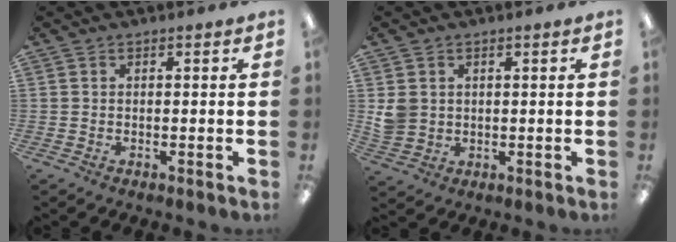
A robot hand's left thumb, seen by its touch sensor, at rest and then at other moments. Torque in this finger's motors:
{"motor_torque": [0.23, 0.52, 0.17, -0.68, 0.01]}